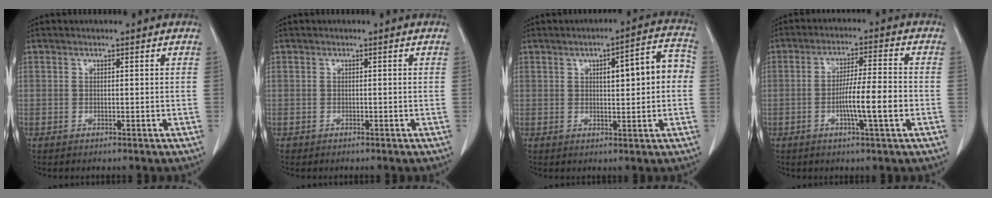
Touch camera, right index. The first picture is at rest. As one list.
[{"total": 0.6, "force": [-0.2, 0.5, 0.1], "torque": [-0.003, 0.004, -0.002]}, {"total": 9.5, "force": [1.0, 2.3, 9.2], "torque": [-0.126, 0.033, 0.018]}, {"total": 8.6, "force": [-2.3, 0.3, 8.2], "torque": [-0.140, 0.004, -0.041]}]